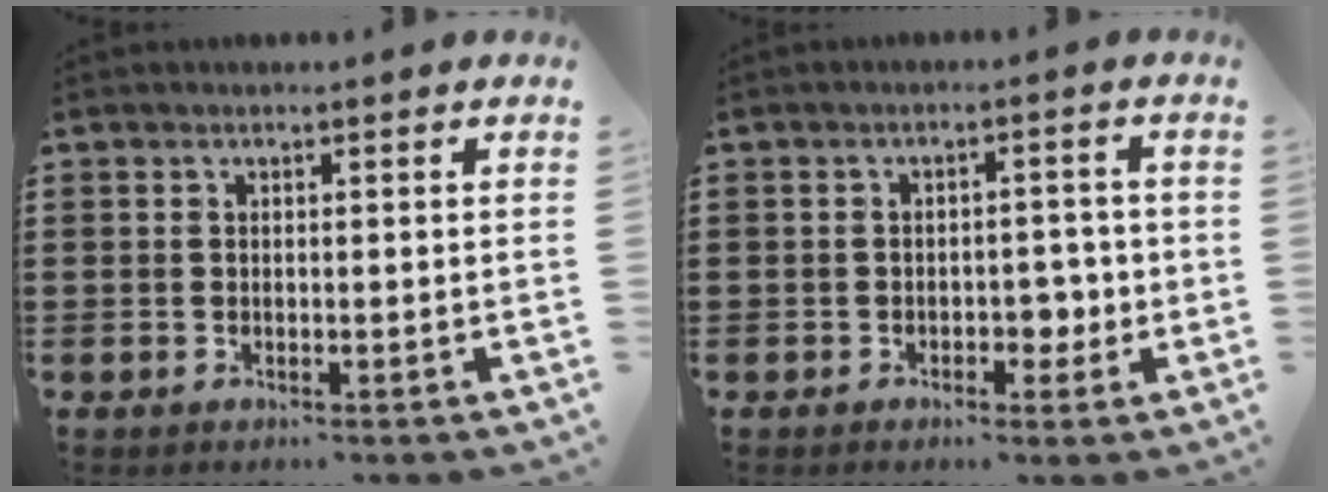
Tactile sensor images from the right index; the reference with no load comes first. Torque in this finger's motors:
{"motor_torque": [-0.21, 0.57, -0.02, -0.01]}